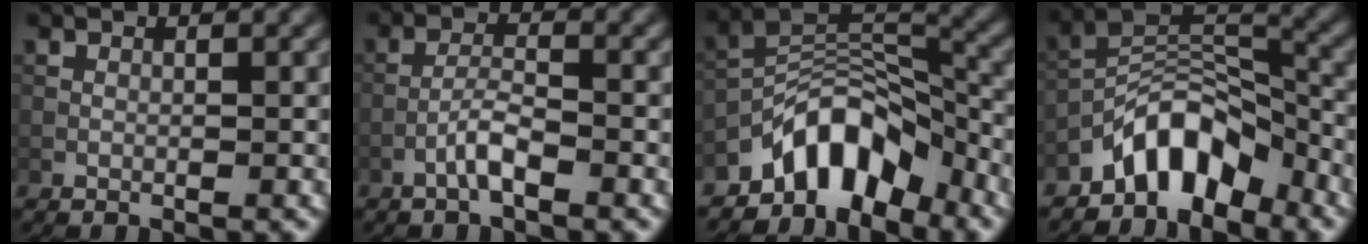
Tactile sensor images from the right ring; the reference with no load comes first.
{"total": 2.4, "force": [-1.5, 0.4, 1.9], "torque": [-0.037, 0.009, -0.035]}
{"total": 7.5, "force": [-5.5, 3.5, 3.7], "torque": [-0.038, 0.006, -0.107]}
{"total": 6.5, "force": [-4.9, 2.9, 3.2], "torque": [-0.037, 0.008, -0.097]}